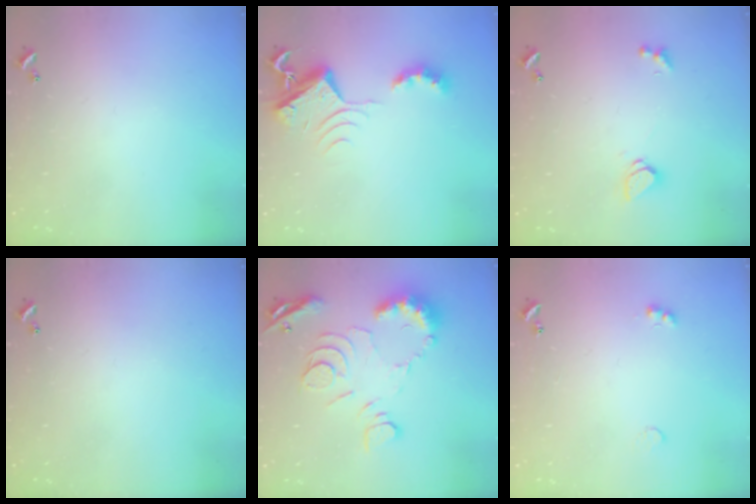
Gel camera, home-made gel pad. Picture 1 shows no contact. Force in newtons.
{"total": 7.2, "press": 7.1, "slide": 0.9}
{"total": 1.6, "press": 1.6, "slide": 0.5}
{"total": 0.0}
{"total": 11.6, "press": 11.5, "slide": 1.2}
{"total": 3.8, "press": 3.7, "slide": 0.6}